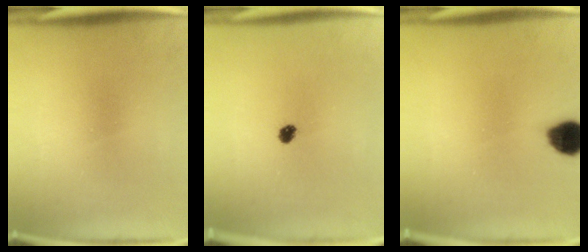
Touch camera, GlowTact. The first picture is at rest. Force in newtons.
{"total": 1.9}
{"total": 7.2}